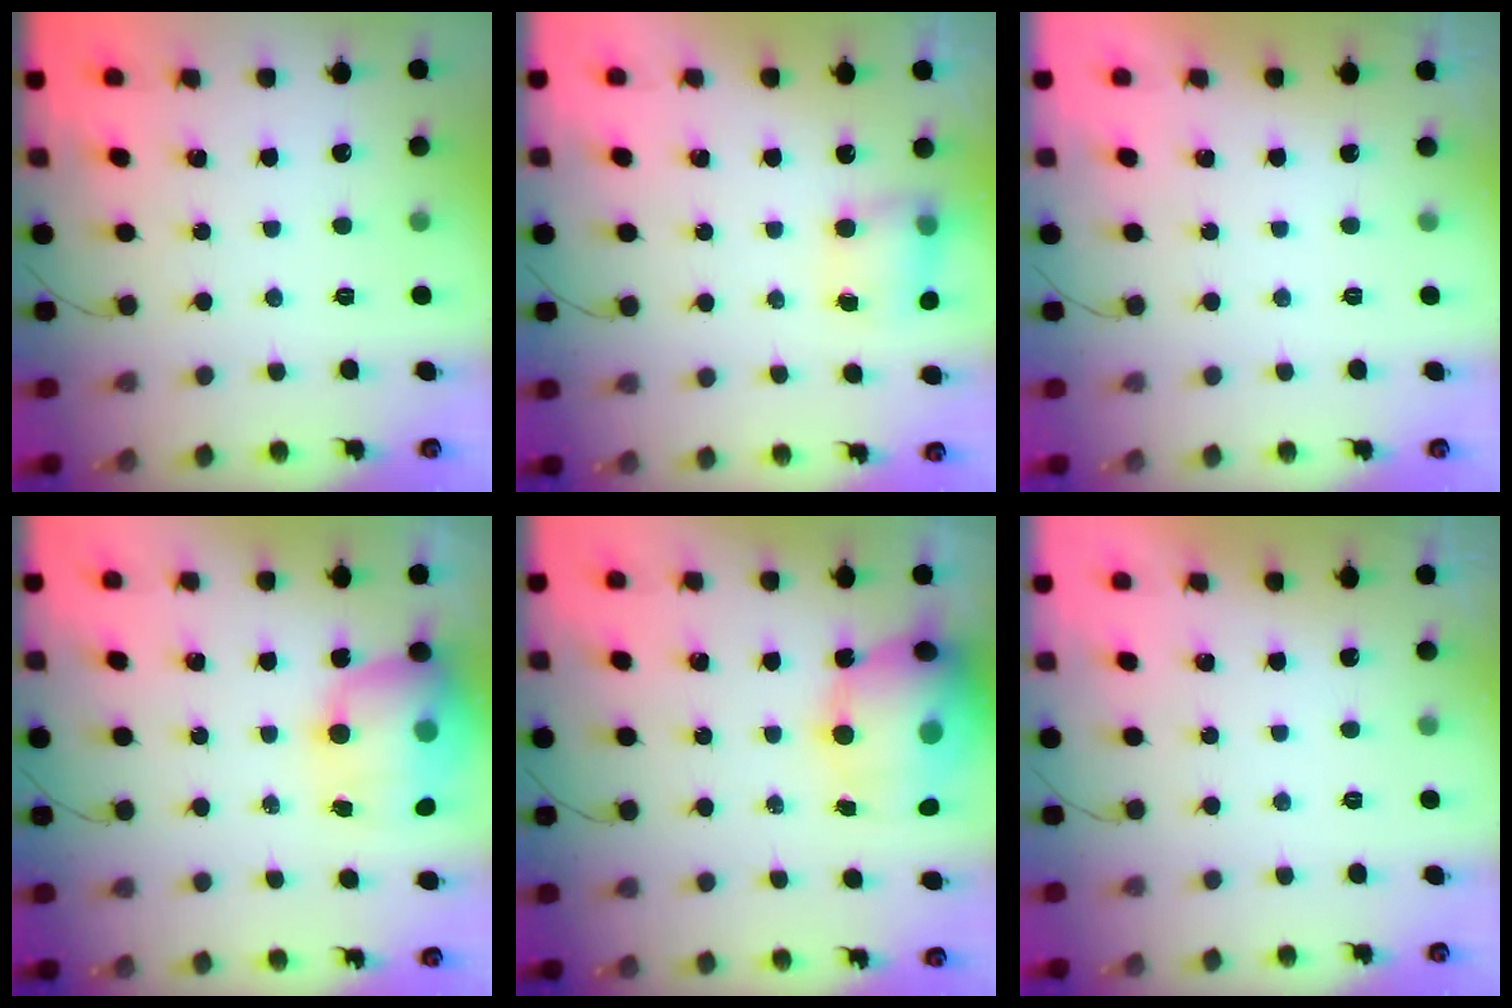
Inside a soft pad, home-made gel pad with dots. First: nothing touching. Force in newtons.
{"total": 6.9, "press": 6.9, "slide": 0.7}
{"total": 0.0}
{"total": 14.7, "press": 14.2, "slide": 3.5}
{"total": 18.9, "press": 18.4, "slide": 4.5}
{"total": 0.0}